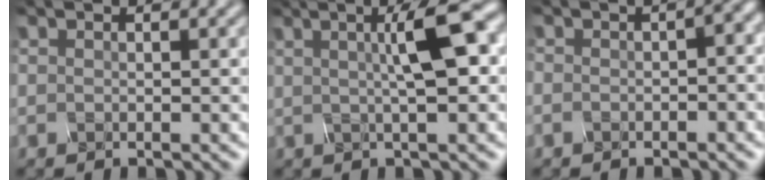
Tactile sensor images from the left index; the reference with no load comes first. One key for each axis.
{"total": 5.6, "fx": 1.2, "fy": 1.0, "fz": 5.4, "tx": -0.074, "ty": 0.013, "tz": 0.013}
{"total": 3.5, "fx": -0.6, "fy": 2.0, "fz": 2.8, "tx": -0.028, "ty": 0.003, "tz": -0.008}